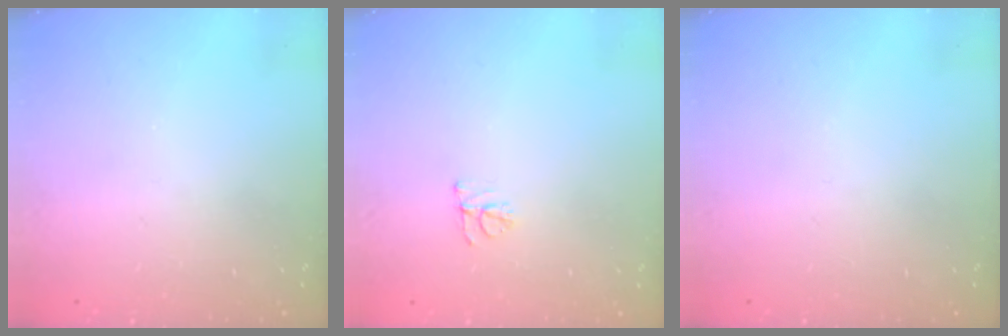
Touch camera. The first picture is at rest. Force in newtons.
{"total": 5.6, "press": 5.5, "slide": 0.6}
{"total": 0.0}